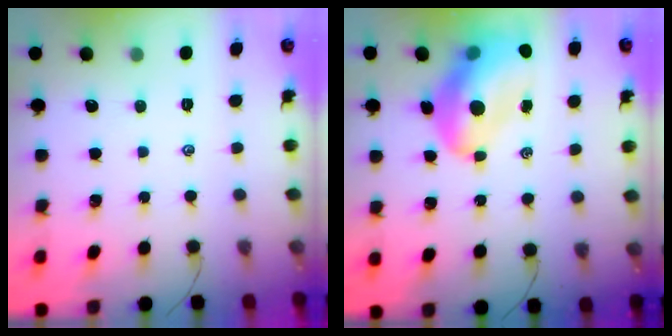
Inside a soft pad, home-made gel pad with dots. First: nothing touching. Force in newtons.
{"total": 14.8, "press": 14.1, "slide": 4.4}